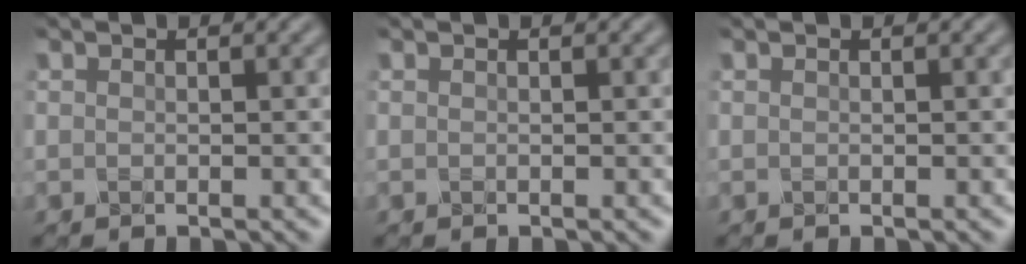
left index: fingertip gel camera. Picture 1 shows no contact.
{"total": 0.0}
{"total": 0.0}